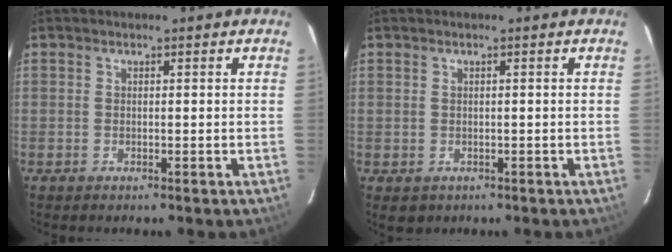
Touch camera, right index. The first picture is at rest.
{"total": 1.9, "force": [-0.2, 1.9, 0.5], "torque": [-0.006, -0.002, 0.002]}